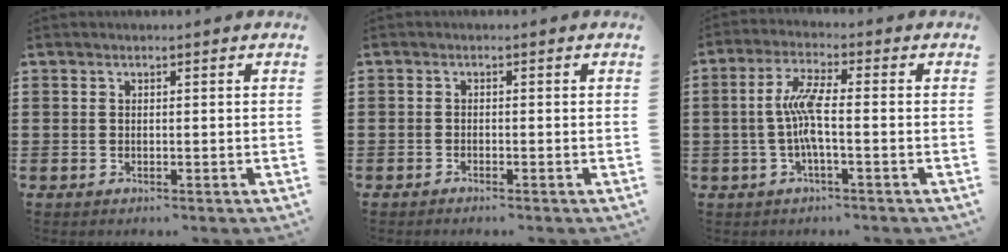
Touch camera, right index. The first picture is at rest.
{"total": 0.9, "force": [-0.9, 0.0, 0.1], "torque": [-0.005, 0.000, -0.018]}
{"total": 6.4, "force": [-0.8, 1.1, 6.3], "torque": [-0.143, -0.008, -0.027]}